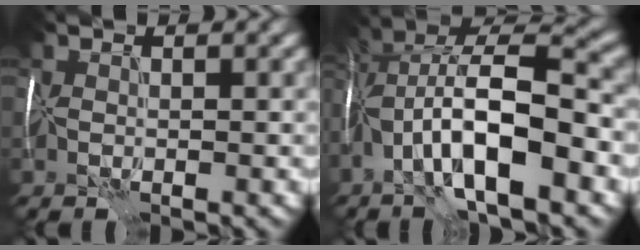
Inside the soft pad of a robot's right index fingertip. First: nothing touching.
{"total": 11.5, "force": [-4.2, 3.8, 10.0], "torque": [-0.181, 0.015, -0.078]}